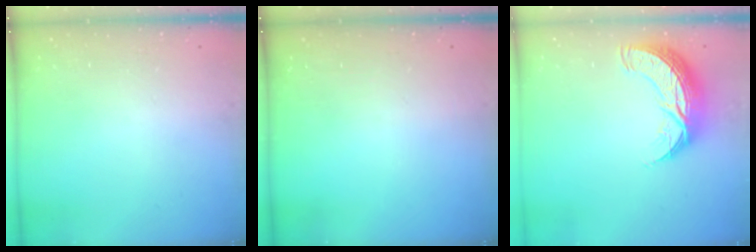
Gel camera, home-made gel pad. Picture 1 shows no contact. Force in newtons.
{"total": 0.0}
{"total": 10.8, "press": 10.7, "slide": 1.0}